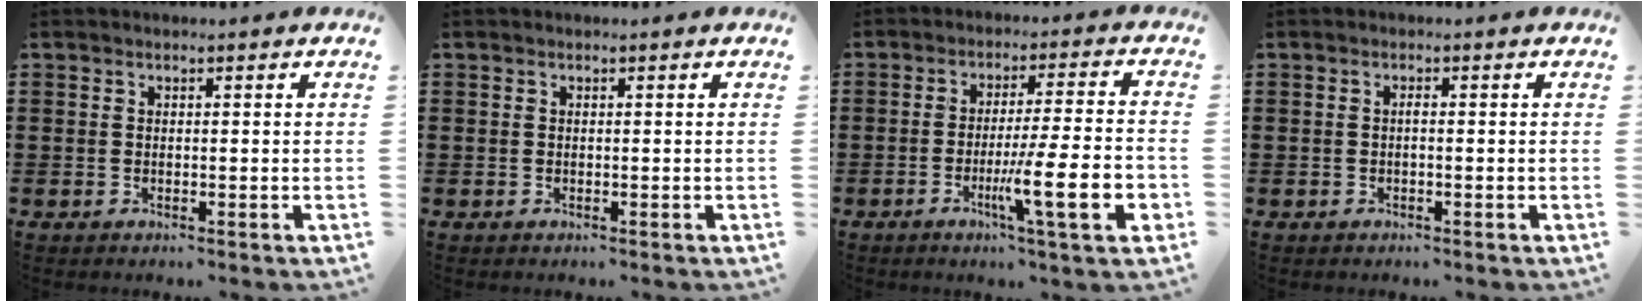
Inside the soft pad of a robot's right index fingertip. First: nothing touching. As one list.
[{"total": 0.0}, {"total": 12.3, "force": [-3.8, 1.3, 11.7], "torque": [-0.203, -0.015, -0.069]}, {"total": 0.7, "force": [-0.2, 0.1, 0.7], "torque": [-0.013, -0.003, -0.004]}]